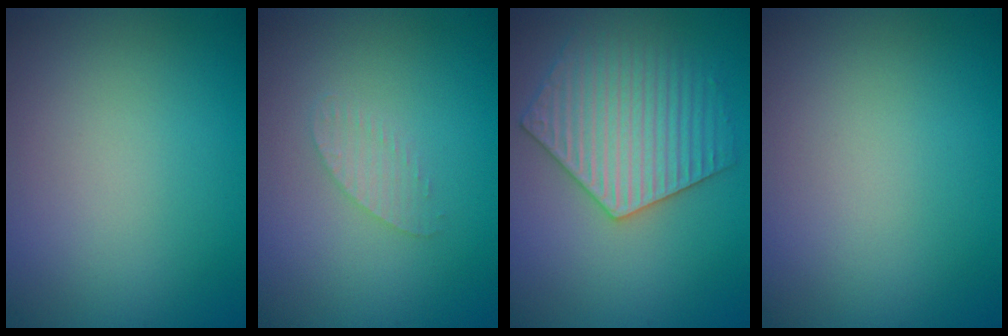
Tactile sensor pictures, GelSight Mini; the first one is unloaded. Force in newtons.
{"total": 1.4, "press": 1.4, "slide": 0.1}
{"total": 4.7, "press": 4.5, "slide": 1.3}
{"total": 0.0}